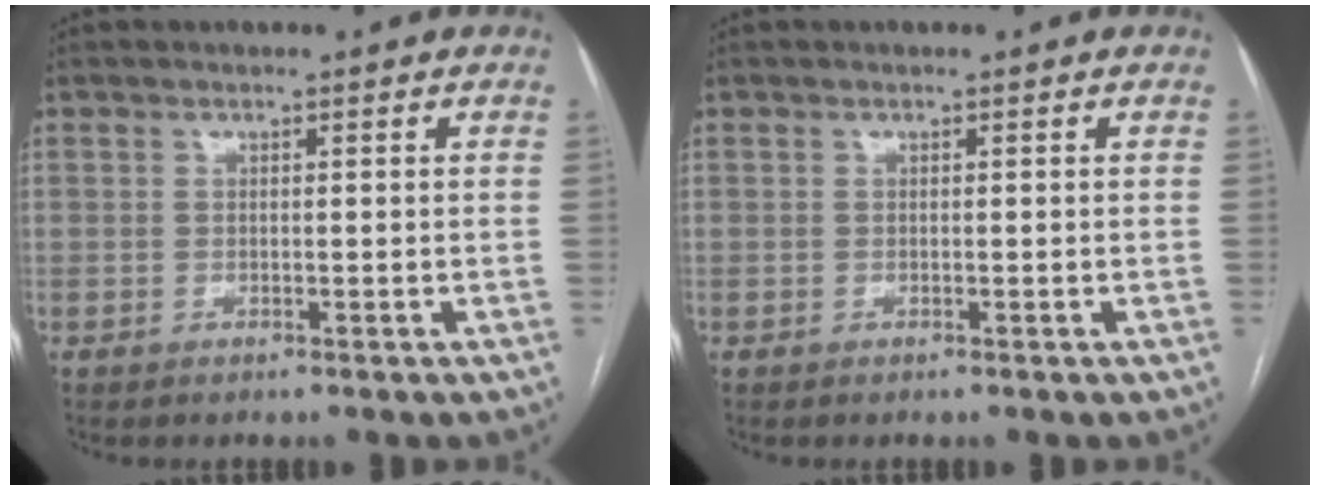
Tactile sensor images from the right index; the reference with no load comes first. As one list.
[{"total": 0.0}]